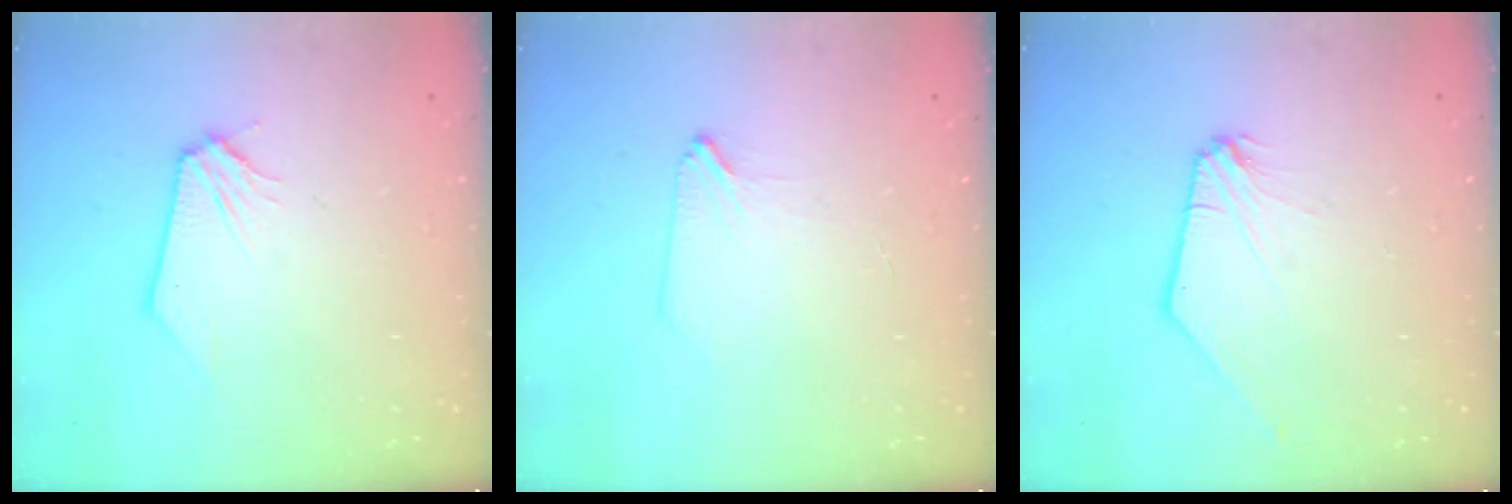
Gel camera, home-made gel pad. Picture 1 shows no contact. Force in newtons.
{"total": 1.3, "press": 1.3, "slide": 0.2}
{"total": 0.6, "press": 0.5, "slide": 0.1}